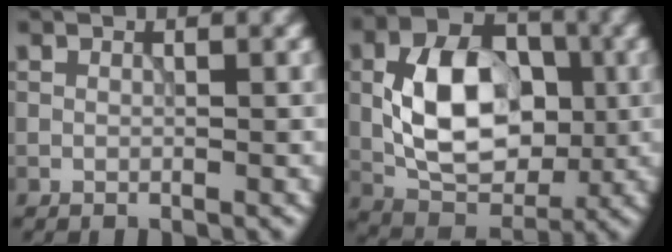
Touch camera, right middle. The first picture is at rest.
{"total": 9.0, "force": [-0.4, 5.9, 6.8], "torque": [-0.125, 0.005, -0.013]}